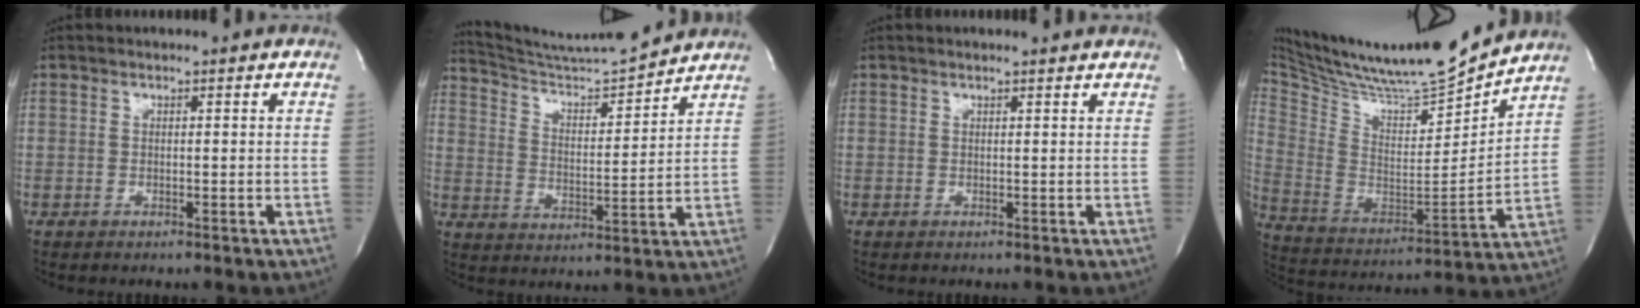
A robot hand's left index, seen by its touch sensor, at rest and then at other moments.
{"total": 11.9, "force": [11.7, -1.0, 1.8], "torque": [-0.041, -0.007, 0.202]}
{"total": 2.6, "force": [2.5, 0.0, 0.6], "torque": [-0.014, 0.008, 0.024]}
{"total": 23.0, "force": [20.9, 1.9, 9.5], "torque": [-0.187, -0.037, 0.343]}